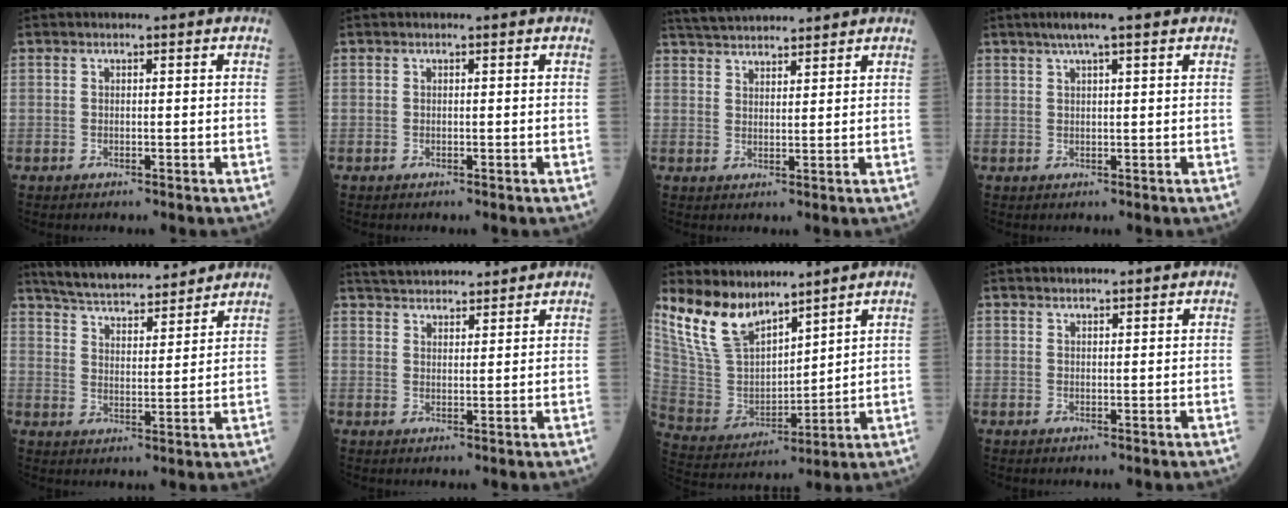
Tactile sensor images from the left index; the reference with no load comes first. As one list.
[{"total": 0.0}, {"total": 9.1, "force": [8.5, 1.5, 2.9], "torque": [-0.054, 0.034, 0.142]}, {"total": 5.0, "force": [3.5, 0.4, 3.6], "torque": [-0.061, 0.025, 0.058]}, {"total": 15.1, "force": [13.8, 2.5, 5.5], "torque": [-0.091, 0.020, 0.218]}, {"total": 9.6, "force": [9.0, 1.9, 2.6], "torque": [-0.042, 0.030, 0.140]}, {"total": 11.8, "force": [10.0, 4.1, 4.7], "torque": [-0.109, 0.014, 0.217]}, {"total": 2.7, "force": [2.6, 0.3, 0.7], "torque": [-0.006, 0.024, 0.040]}]